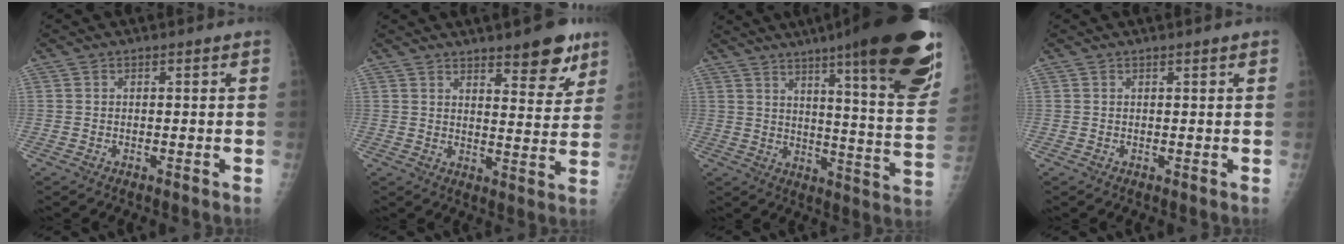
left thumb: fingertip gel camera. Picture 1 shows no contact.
{"total": 10.0, "force": [6.7, 3.1, 6.8], "torque": [-0.062, -0.041, 0.092]}
{"total": 27.8, "force": [17.2, 3.9, 21.5], "torque": [-0.254, -0.073, 0.238]}
{"total": 0.9, "force": [0.6, 0.0, 0.7], "torque": [-0.008, 0.001, 0.009]}